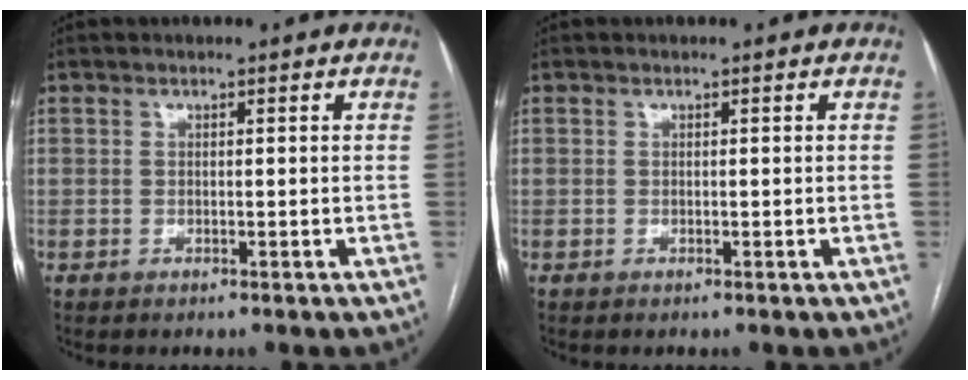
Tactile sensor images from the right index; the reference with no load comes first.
{"total": 0.0}